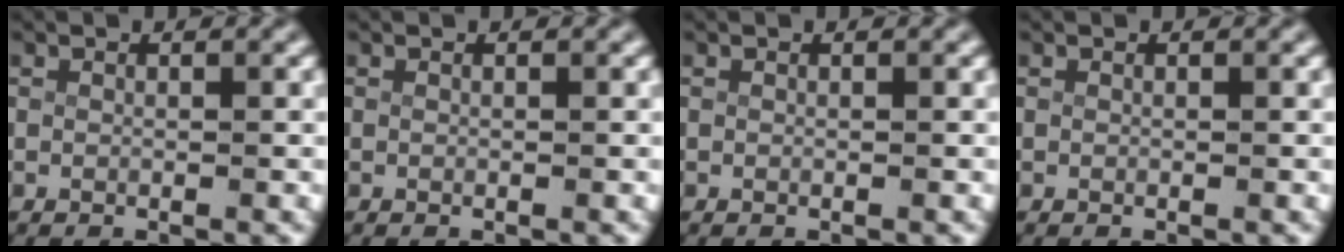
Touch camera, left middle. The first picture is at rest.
{"total": 0.0}
{"total": 0.0}
{"total": 0.0}